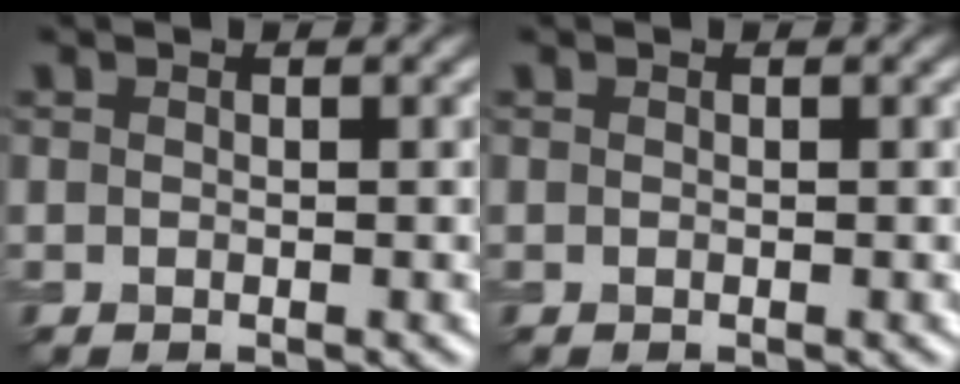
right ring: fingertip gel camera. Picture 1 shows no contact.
{"total": 0.0}